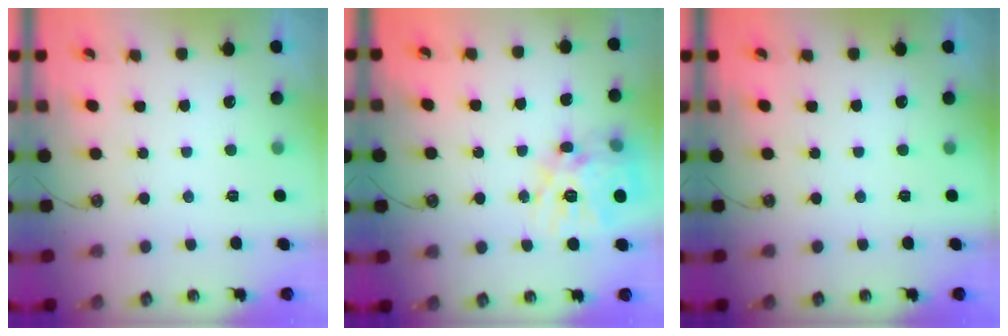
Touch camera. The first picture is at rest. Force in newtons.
{"total": 18.0, "press": 17.9, "slide": 1.7}
{"total": 0.0}